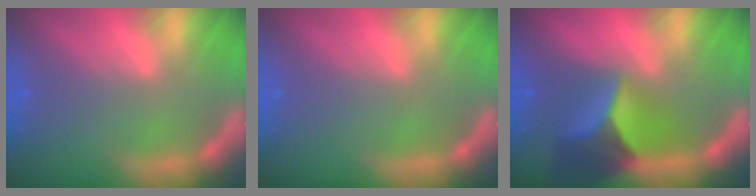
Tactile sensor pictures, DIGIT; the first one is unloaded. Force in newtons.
{"total": 0.0}
{"total": 8.4}